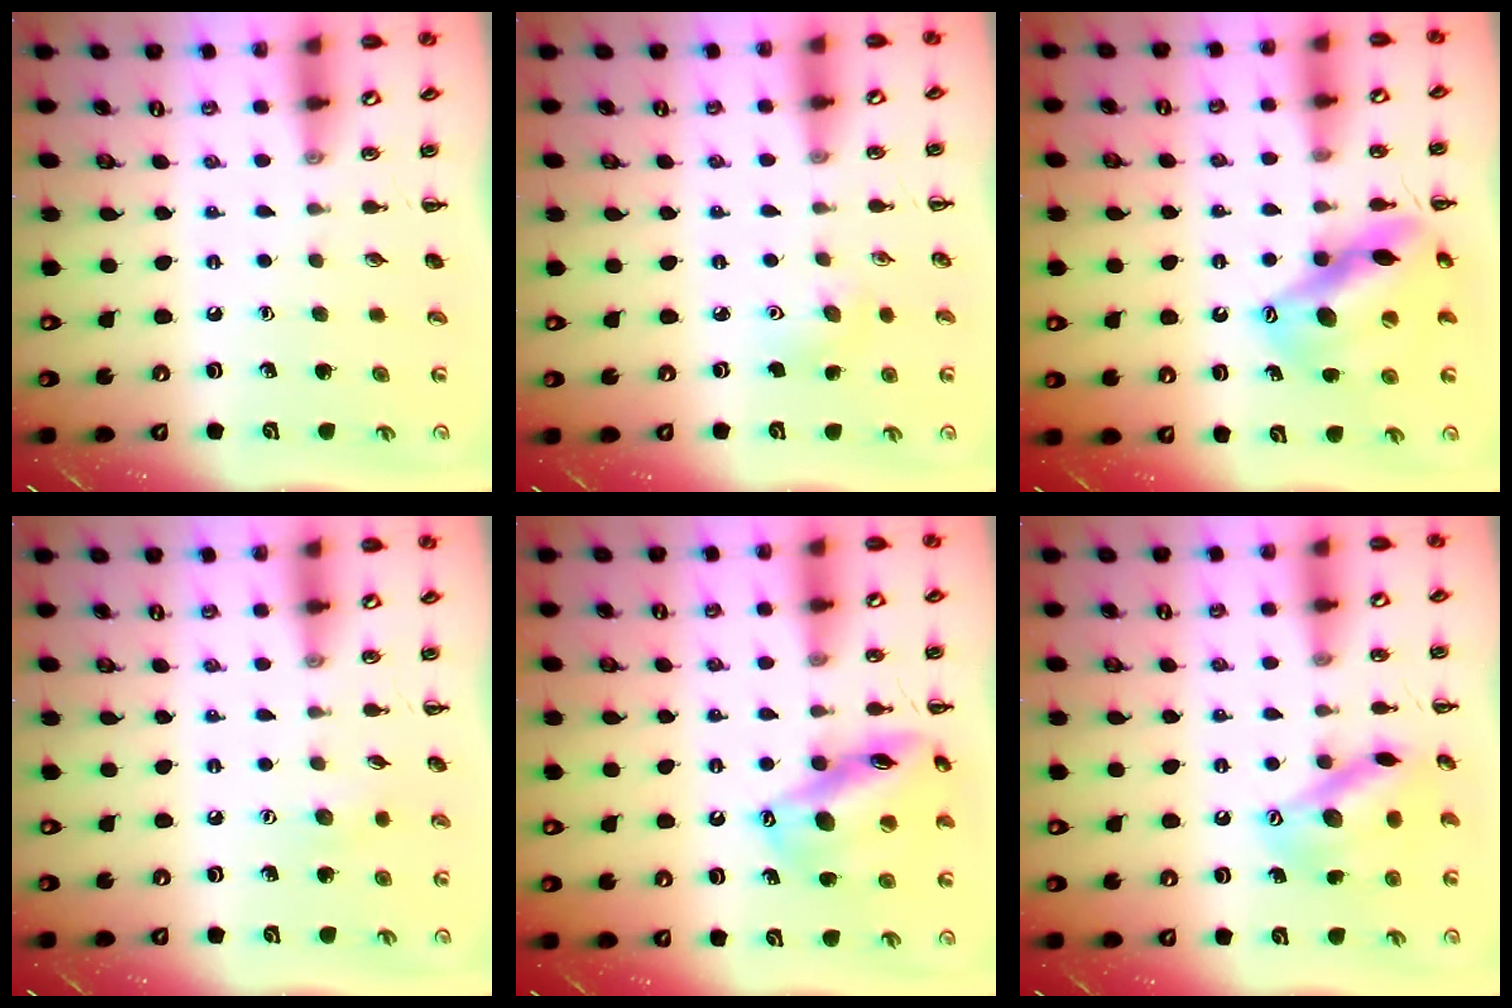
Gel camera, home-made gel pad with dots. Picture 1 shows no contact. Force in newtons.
{"total": 5.5, "press": 5.2, "slide": 1.7}
{"total": 15.2, "press": 14.8, "slide": 3.7}
{"total": 4.8, "press": 4.6, "slide": 1.0}
{"total": 15.0, "press": 14.6, "slide": 3.4}
{"total": 14.3, "press": 14.3, "slide": 0.8}